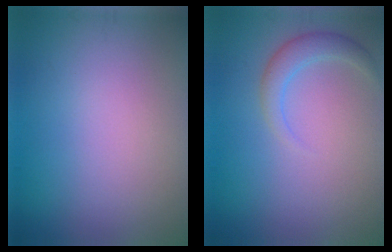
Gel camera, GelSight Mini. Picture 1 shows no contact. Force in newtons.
{"total": 2.1, "press": 2.1, "slide": 0.1}